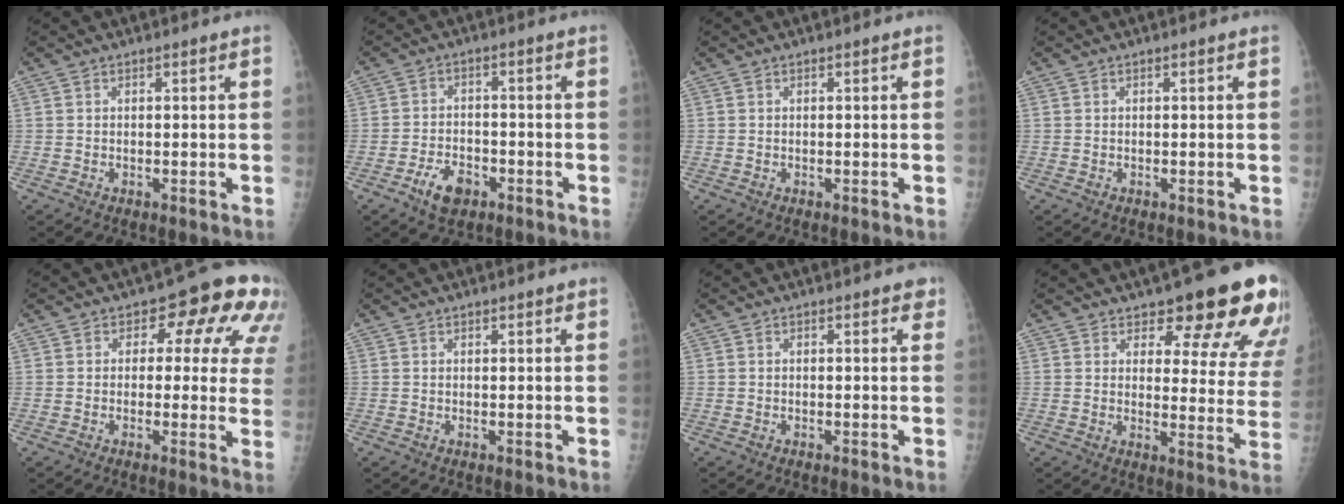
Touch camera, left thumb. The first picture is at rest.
{"total": 5.7, "force": [-3.2, 3.4, 3.4], "torque": [-0.052, 0.018, -0.054]}
{"total": 0.0}
{"total": 0.0}
{"total": 11.9, "force": [4.7, 7.0, 8.4], "torque": [-0.044, -0.009, 0.037]}
{"total": 1.1, "force": [0.9, 0.3, 0.6], "torque": [-0.006, -0.002, 0.010]}
{"total": 1.4, "force": [0.9, 0.7, 0.9], "torque": [0.003, -0.001, 0.005]}
{"total": 16.8, "force": [12.2, 5.6, 10.1], "torque": [-0.081, -0.071, 0.141]}